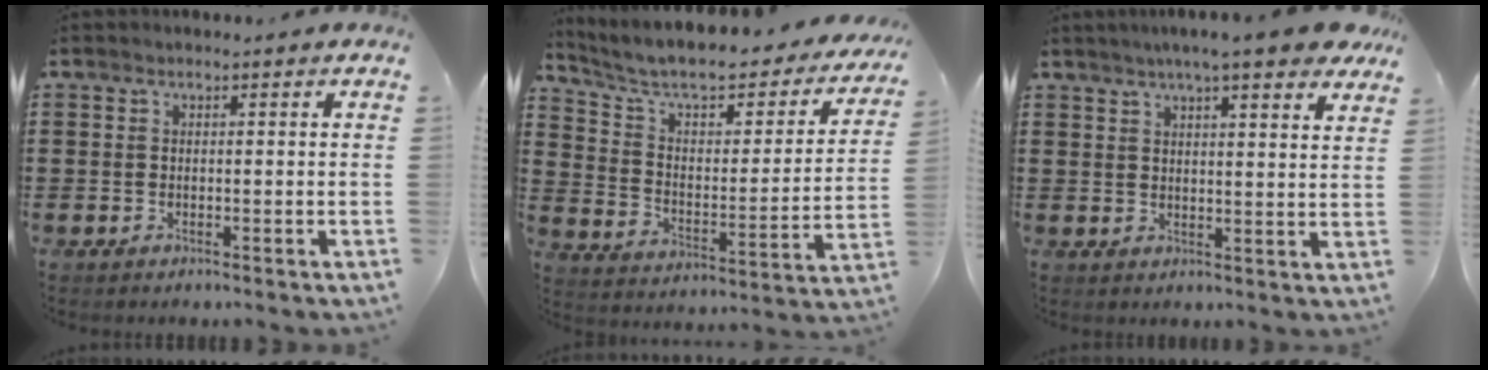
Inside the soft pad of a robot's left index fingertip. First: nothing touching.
{"total": 7.2, "force": [5.9, 1.9, 3.6], "torque": [-0.097, -0.041, 0.096]}
{"total": 6.5, "force": [5.3, 0.2, 3.6], "torque": [-0.078, -0.008, 0.093]}